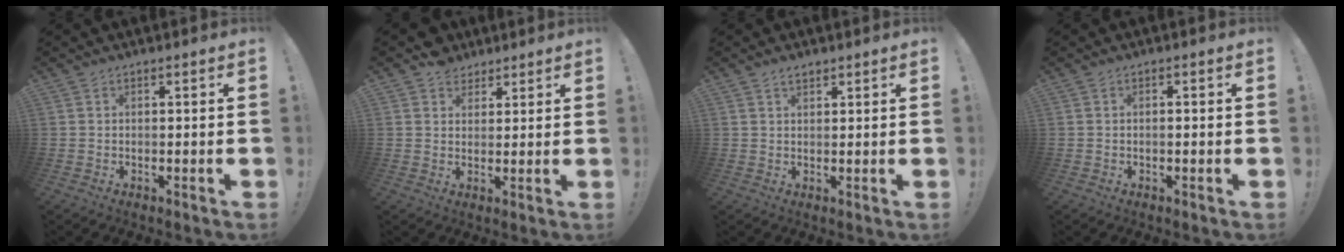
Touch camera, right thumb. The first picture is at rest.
{"total": 5.2, "force": [3.4, 3.9, 0.7], "torque": [-0.006, -0.020, 0.065]}
{"total": 2.3, "force": [1.7, 1.1, 1.1], "torque": [-0.012, -0.008, 0.029]}
{"total": 0.9, "force": [-0.6, 0.1, 0.7], "torque": [-0.016, 0.003, -0.010]}